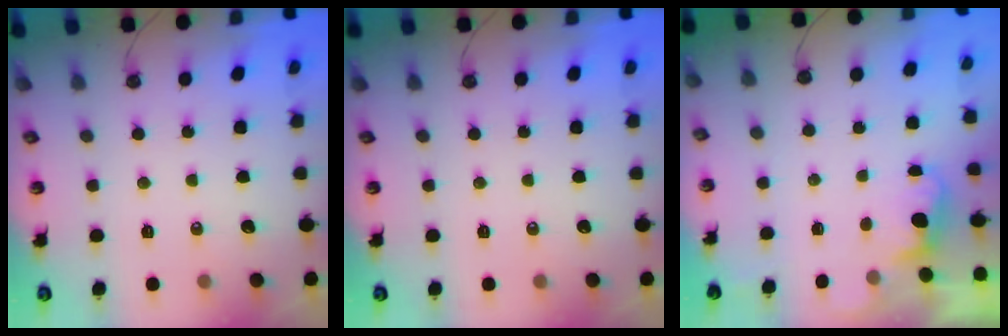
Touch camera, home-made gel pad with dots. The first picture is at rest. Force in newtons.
{"total": 0.0}
{"total": 0.8, "press": 0.4, "slide": 0.7}